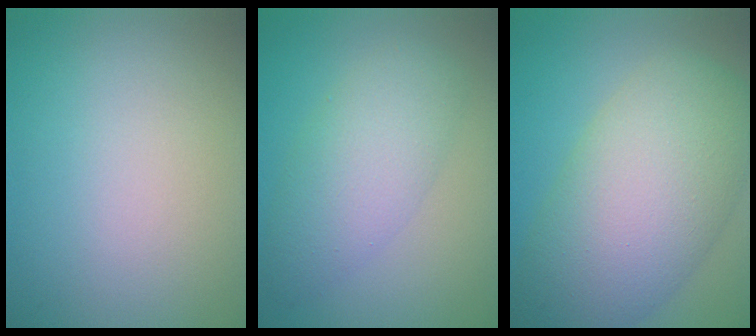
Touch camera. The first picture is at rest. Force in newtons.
{"total": 4.9, "press": 4.9, "slide": 0.0}
{"total": 11.1, "press": 11.1, "slide": 0.4}